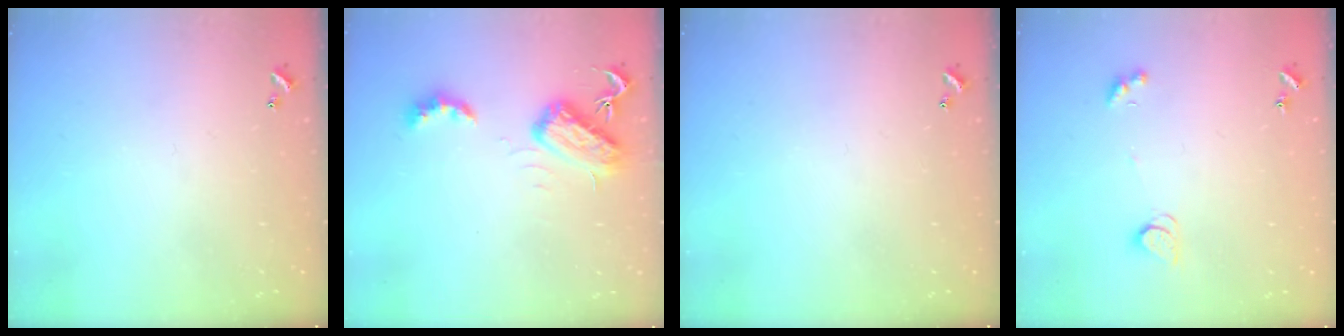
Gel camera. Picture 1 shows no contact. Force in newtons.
{"total": 5.9, "press": 5.9, "slide": 0.7}
{"total": 0.0}
{"total": 2.1, "press": 2.1, "slide": 0.4}